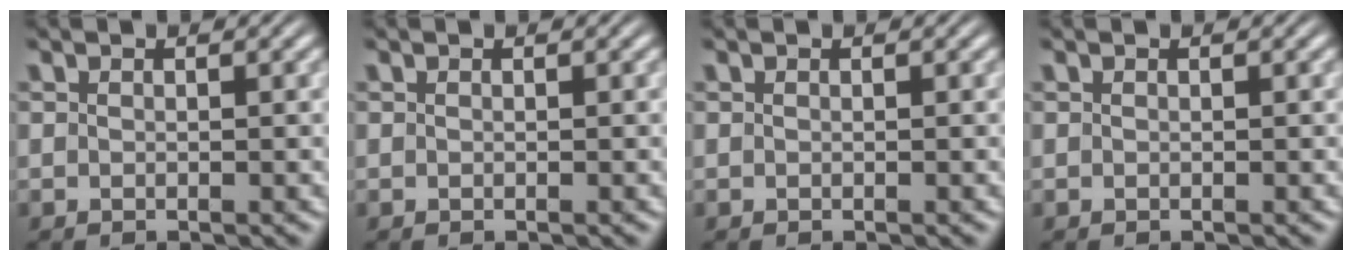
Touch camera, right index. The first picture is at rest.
{"total": 0.0}
{"total": 0.0}
{"total": 0.0}